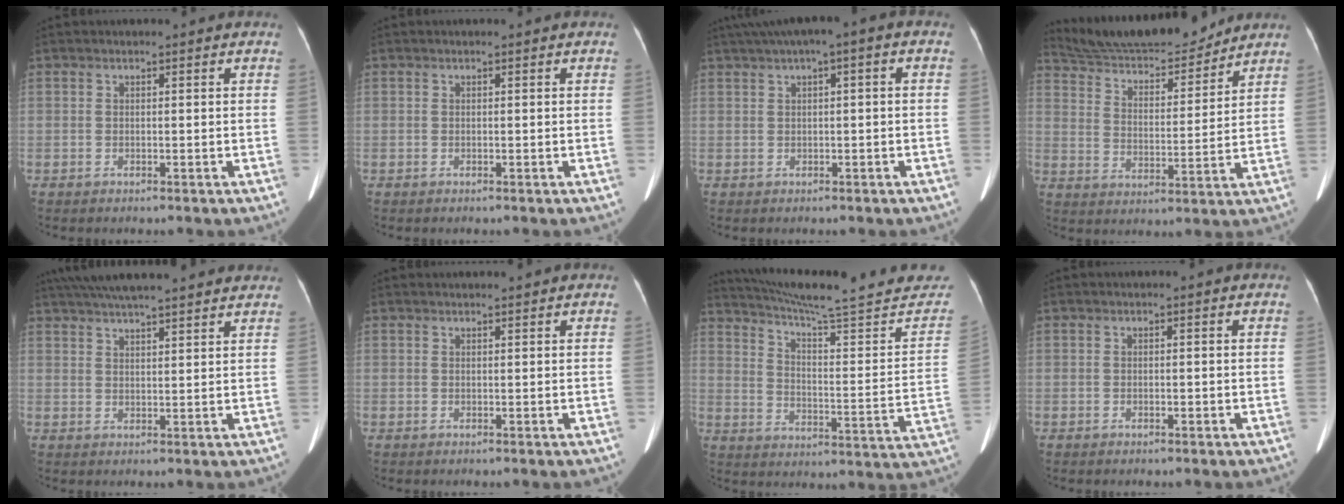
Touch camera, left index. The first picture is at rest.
{"total": 0.0}
{"total": 5.6, "force": [1.9, 1.0, 5.1], "torque": [-0.093, 0.032, 0.029]}
{"total": 15.8, "force": [14.8, 2.4, 5.0], "torque": [-0.089, 0.001, 0.242]}
{"total": 17.9, "force": [15.6, 2.6, 8.4], "torque": [-0.142, 0.053, 0.219]}
{"total": 1.6, "force": [1.5, 0.2, 0.6], "torque": [-0.006, 0.015, 0.023]}
{"total": 28.3, "force": [25.5, 1.9, 12.0], "torque": [-0.178, -0.080, 0.328]}
{"total": 0.5, "force": [-0.5, 0.1, 0.2], "torque": [-0.004, -0.003, -0.006]}